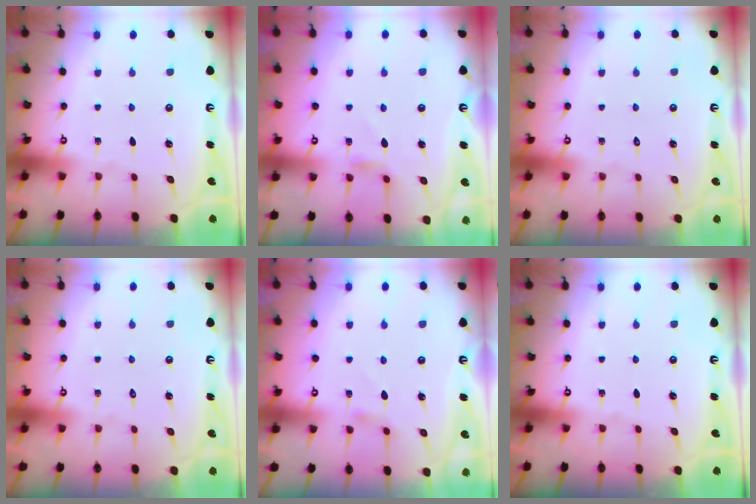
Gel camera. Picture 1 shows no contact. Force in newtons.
{"total": 3.3, "press": 3.2, "slide": 0.6}
{"total": 1.5, "press": 1.5, "slide": 0.1}
{"total": 1.7, "press": 1.7, "slide": 0.1}
{"total": 1.6, "press": 1.6, "slide": 0.4}
{"total": 0.0}